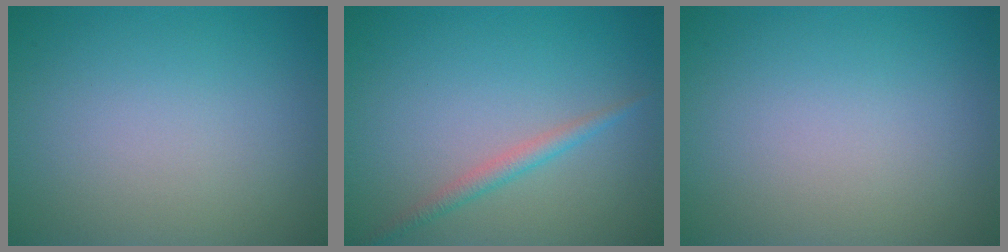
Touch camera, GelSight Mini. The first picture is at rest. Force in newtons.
{"total": 1.6, "press": 1.6, "slide": 0.1}
{"total": 0.0}